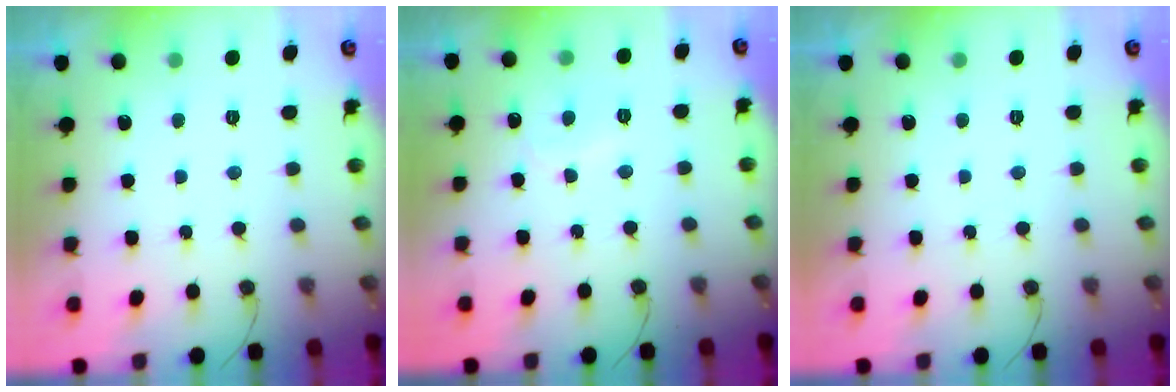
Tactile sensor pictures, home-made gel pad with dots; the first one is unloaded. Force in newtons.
{"total": 6.8, "press": 6.8, "slide": 0.4}
{"total": 1.8, "press": 1.8, "slide": 0.1}